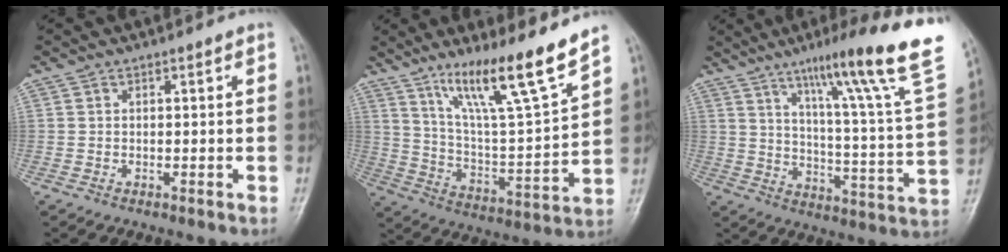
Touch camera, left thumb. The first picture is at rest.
{"total": 16.7, "force": [11.8, 1.0, 11.8], "torque": [-0.185, -0.071, 0.210]}
{"total": 24.6, "force": [15.3, 1.6, 19.3], "torque": [-0.267, -0.059, 0.221]}